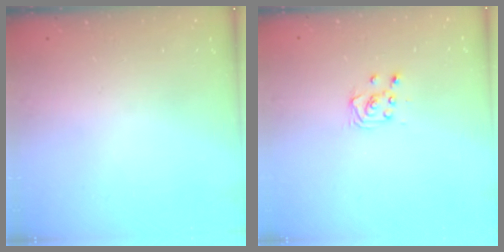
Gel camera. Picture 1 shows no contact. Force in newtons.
{"total": 3.6, "press": 3.6, "slide": 0.3}